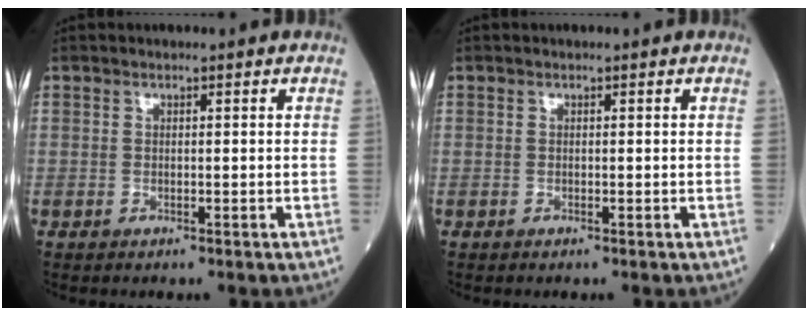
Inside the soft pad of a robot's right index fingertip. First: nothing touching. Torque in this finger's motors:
{"motor_torque": [-0.04, 0.00, 0.01, 0.00]}